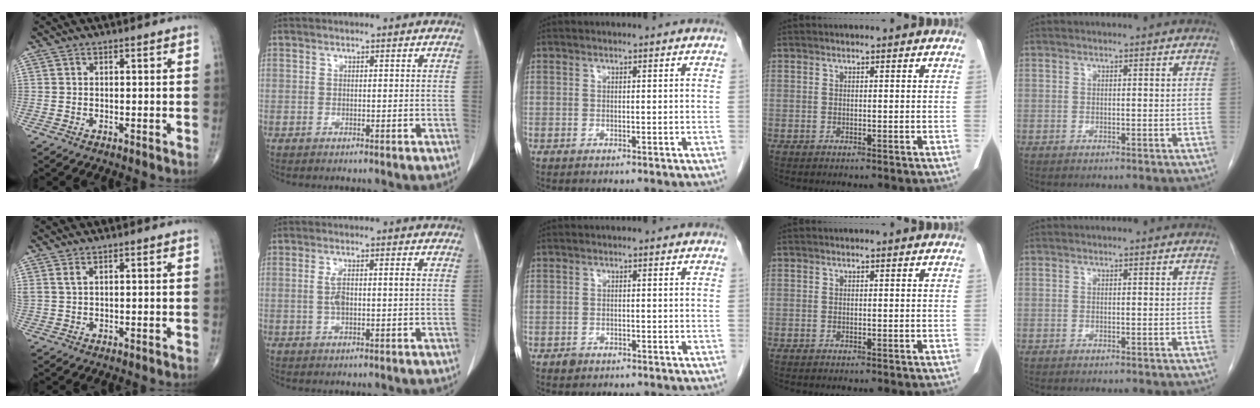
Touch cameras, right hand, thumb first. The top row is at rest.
{"thumb": {"total": 1.5, "force": [0.9, 0.5, 1.1], "torque": [-0.028, 0.007, 0.027]}, "index": {"total": 4.1, "force": [0.1, 1.1, 4.0], "torque": [-0.085, 0.007, 0.002]}, "middle": {"total": 1.0, "force": [-0.7, 0.7, 0.2], "torque": [-0.003, 0.002, -0.010]}}